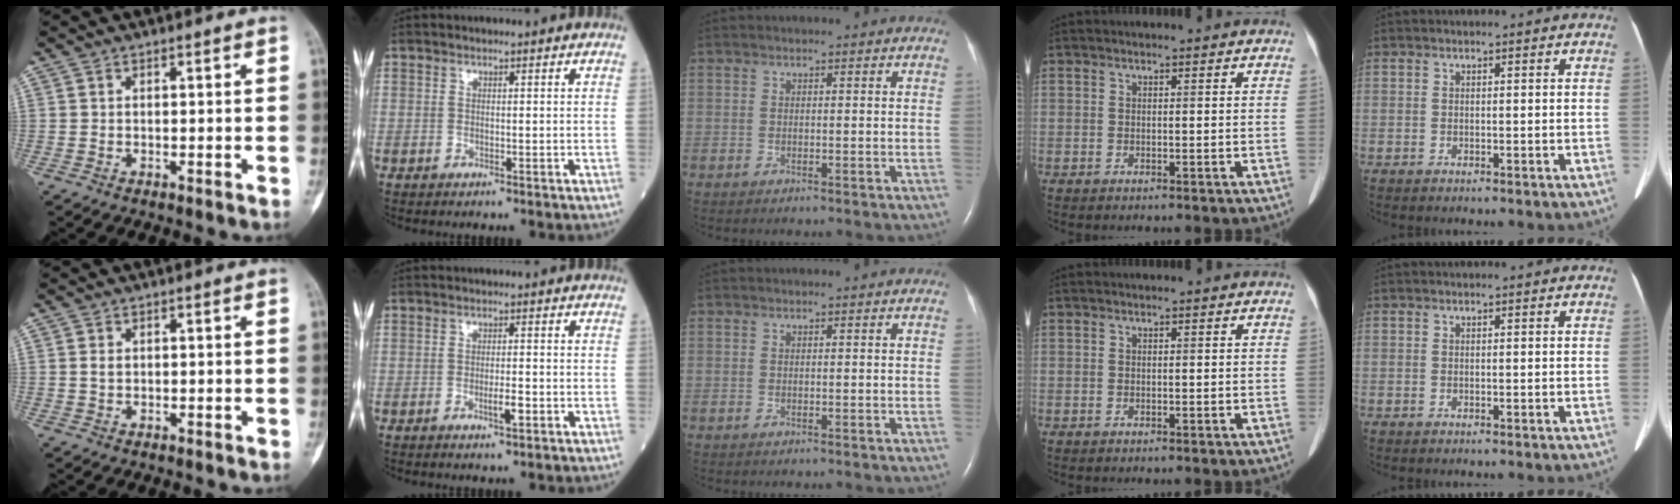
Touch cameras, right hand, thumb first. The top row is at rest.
{"thumb": {"total": 1.3, "force": [0.2, 1.0, 0.8], "torque": [-0.015, 0.003, 0.004]}, "index": {"total": 2.3, "force": [-0.9, 0.3, 2.1], "torque": [-0.036, -0.002, -0.015]}}